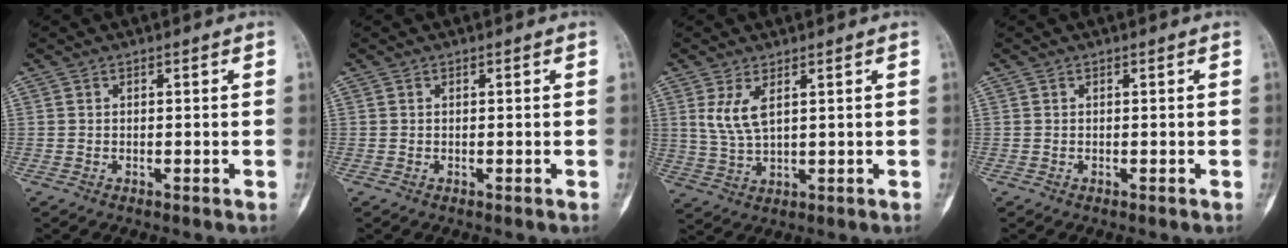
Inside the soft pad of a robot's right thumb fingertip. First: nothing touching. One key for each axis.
{"total": 0.0}
{"total": 5.5, "fx": 2.1, "fy": 2.1, "fz": 4.6, "tx": -0.098, "ty": -0.012, "tz": 0.056}
{"total": 0.0}